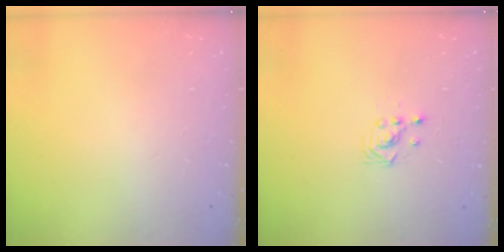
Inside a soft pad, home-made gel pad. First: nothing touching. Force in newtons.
{"total": 2.9, "press": 2.9, "slide": 0.3}